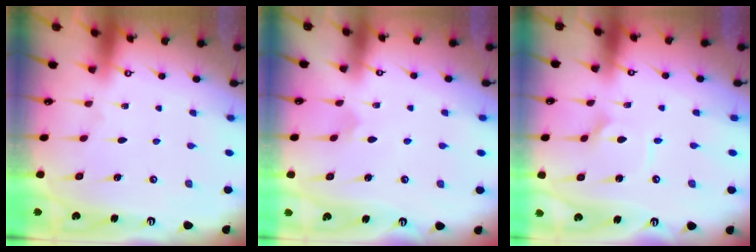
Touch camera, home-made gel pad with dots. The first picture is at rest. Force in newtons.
{"total": 3.0, "press": 3.0, "slide": 0.2}
{"total": 2.7, "press": 2.7, "slide": 0.4}